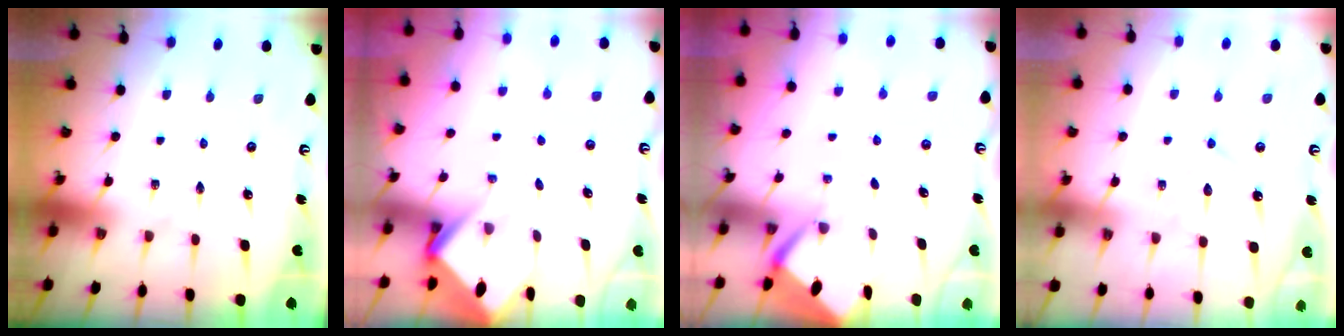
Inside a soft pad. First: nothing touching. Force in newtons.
{"total": 3.5, "press": 3.4, "slide": 0.3}
{"total": 2.6, "press": 2.6, "slide": 0.1}
{"total": 5.3, "press": 5.2, "slide": 0.6}